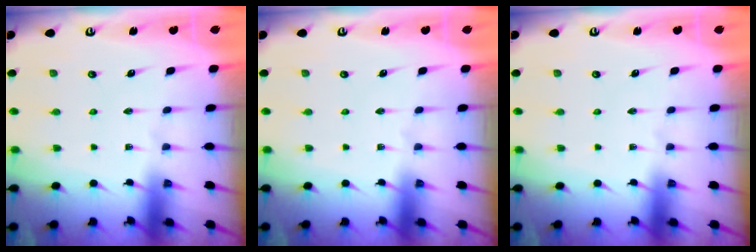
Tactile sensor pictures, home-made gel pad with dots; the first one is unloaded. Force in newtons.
{"total": 0.0}
{"total": 0.0}